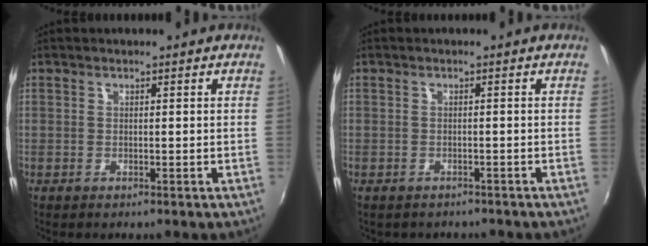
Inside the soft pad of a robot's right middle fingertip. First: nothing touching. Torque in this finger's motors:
{"motor_torque": [-0.43, -1.07, -0.02, 0.00]}